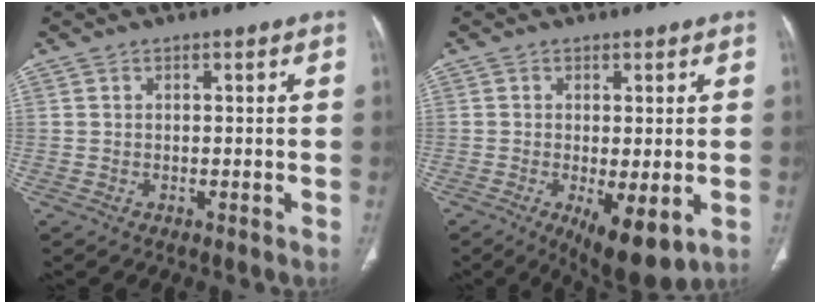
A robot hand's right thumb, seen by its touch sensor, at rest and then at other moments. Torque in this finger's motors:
{"motor_torque": [0.04, 0.31, -0.25, -0.04, 0.05]}